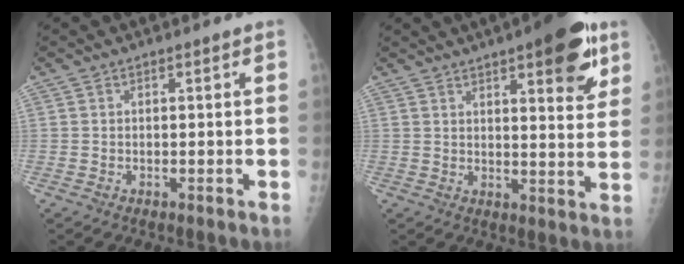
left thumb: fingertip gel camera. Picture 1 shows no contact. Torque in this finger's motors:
{"motor_torque": [1.48, 1.20, 0.75, -0.82, 0.22]}